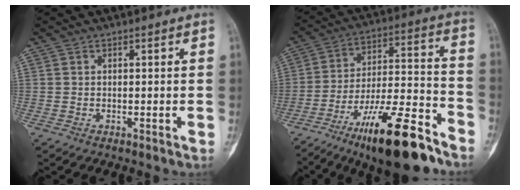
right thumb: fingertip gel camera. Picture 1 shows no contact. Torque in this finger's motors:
{"motor_torque": [2.36, 0.19, 1.34, -1.43, 0.15]}